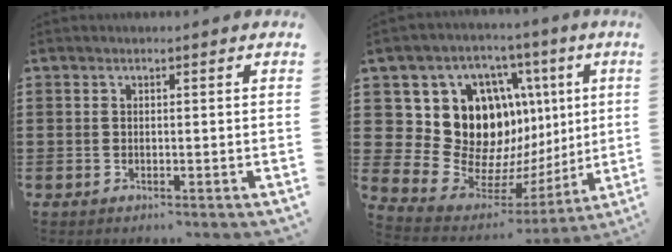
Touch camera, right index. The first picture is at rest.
{"total": 16.0, "force": [4.6, 13.0, 8.2], "torque": [-0.166, -0.051, 0.097]}